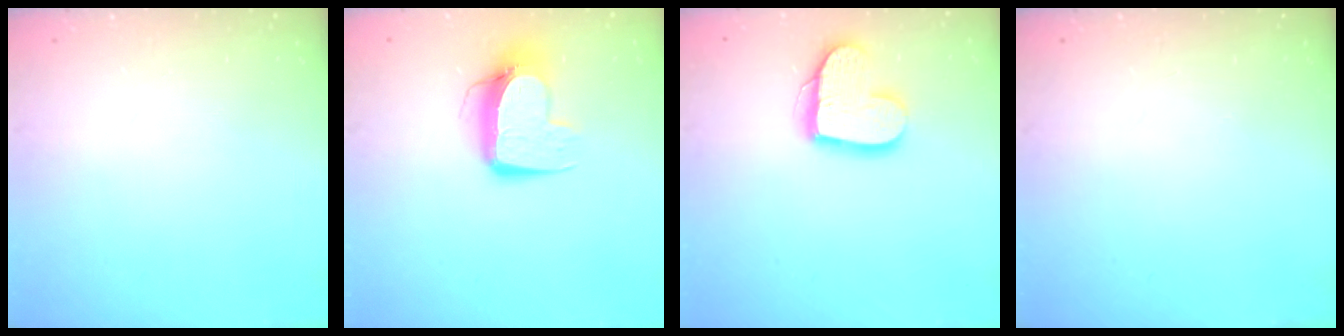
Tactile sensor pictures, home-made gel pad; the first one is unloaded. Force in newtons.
{"total": 10.2, "press": 10.1, "slide": 1.1}
{"total": 14.8, "press": 14.7, "slide": 1.3}
{"total": 0.0}